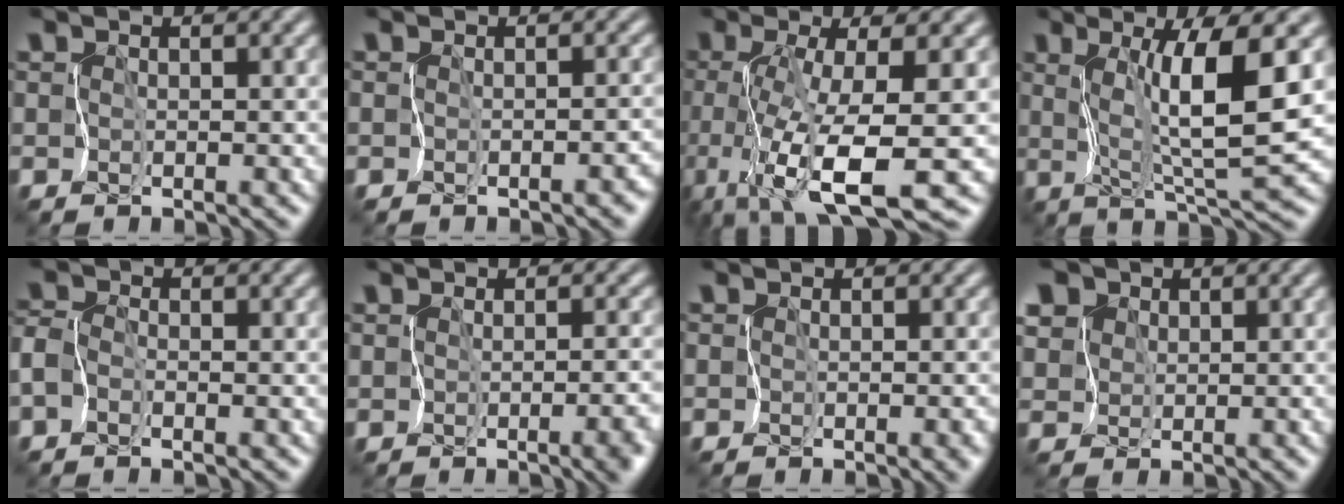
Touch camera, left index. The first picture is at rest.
{"total": 1.7, "force": [-1.2, 0.9, 0.7], "torque": [0.014, -0.003, -0.011]}
{"total": 9.0, "force": [-2.9, 1.6, 8.3], "torque": [-0.153, -0.015, -0.048]}
{"total": 5.8, "force": [1.6, 0.3, 5.5], "torque": [-0.101, -0.013, 0.035]}
{"total": 2.3, "force": [-1.4, 1.4, 1.1], "torque": [-0.024, 0.000, -0.036]}
{"total": 2.7, "force": [-1.6, 1.0, 2.0], "torque": [-0.006, -0.007, -0.013]}
{"total": 2.1, "force": [-1.0, 1.1, 1.4], "torque": [-0.002, -0.007, -0.009]}
{"total": 8.9, "force": [4.9, 6.4, 3.8], "torque": [-0.092, 0.028, 0.060]}